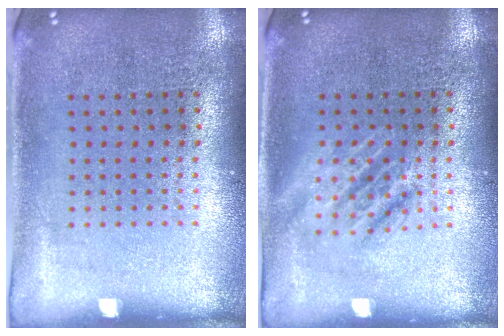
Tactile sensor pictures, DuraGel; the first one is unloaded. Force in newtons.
{"total": 1.2, "press": 1.2, "slide": 0.2}